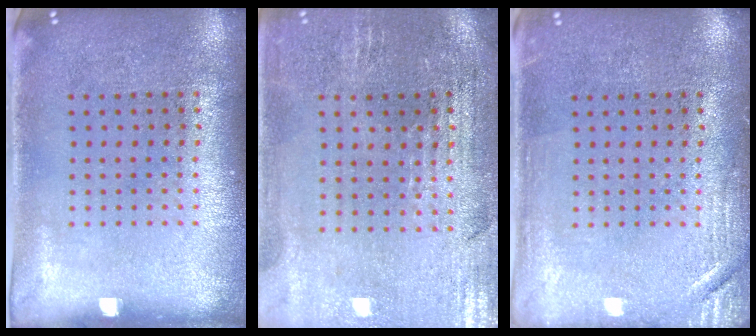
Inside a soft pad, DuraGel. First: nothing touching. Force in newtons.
{"total": 0.9, "press": 0.8, "slide": 0.4}
{"total": 2.1, "press": 2.0, "slide": 0.4}